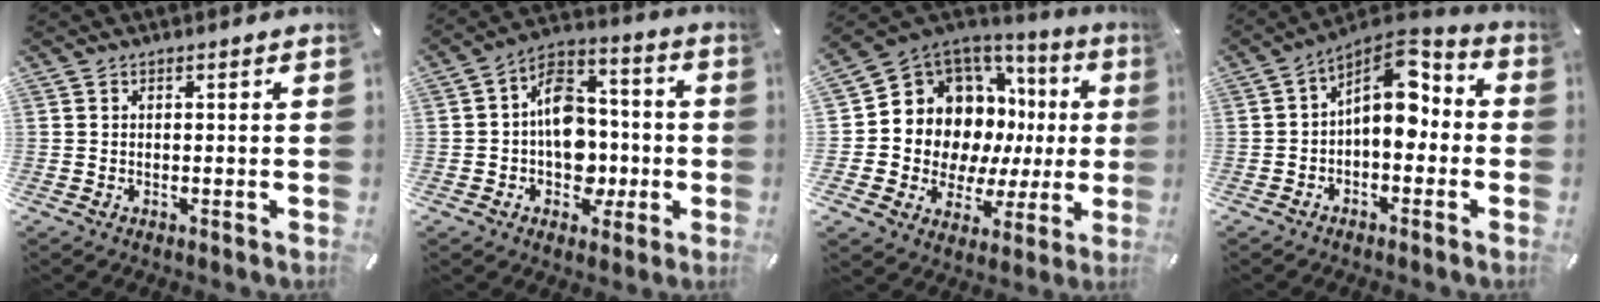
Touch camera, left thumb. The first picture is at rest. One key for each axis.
{"total": 13.3, "fx": -2.1, "fy": 11.0, "fz": 7.2, "tx": -0.108, "ty": 0.020, "tz": -0.026}
{"total": 12.9, "fx": 3.9, "fy": 10.9, "fz": 5.9, "tx": -0.104, "ty": -0.066, "tz": 0.086}
{"total": 9.2, "fx": 1.5, "fy": 5.6, "fz": 7.1, "tx": -0.117, "ty": -0.025, "tz": 0.018}